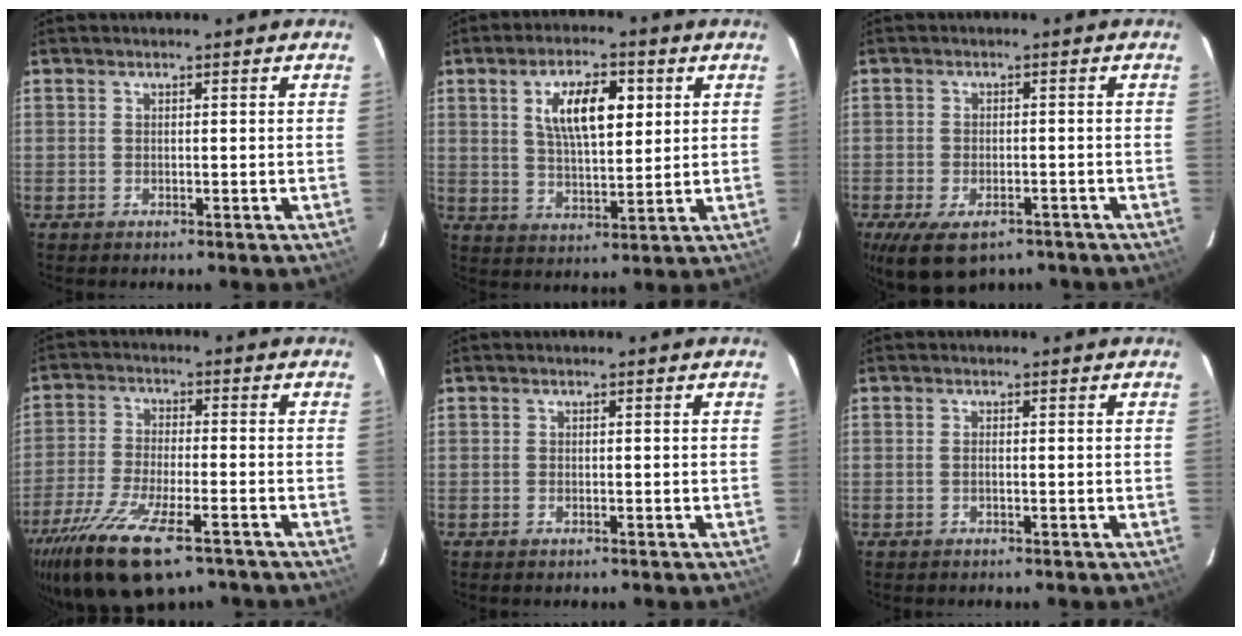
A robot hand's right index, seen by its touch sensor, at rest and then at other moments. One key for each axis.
{"total": 10.6, "fx": 3.5, "fy": 4.3, "fz": 9.0, "tx": -0.161, "ty": 0.011, "tz": 0.065}
{"total": 10.7, "fx": -6.9, "fy": 5.3, "fz": 6.2, "tx": -0.130, "ty": -0.027, "tz": -0.106}
{"total": 17.5, "fx": -11.4, "fy": 5.5, "fz": 12.1, "tx": -0.256, "ty": -0.058, "tz": -0.204}
{"total": 0.5, "fx": -0.3, "fy": 0.4, "fz": 0.2, "tx": -0.003, "ty": -0.002, "tz": -0.005}
{"total": 0.6, "fx": -0.1, "fy": 0.1, "fz": 0.6, "tx": -0.013, "ty": 0.002, "tz": -0.004}